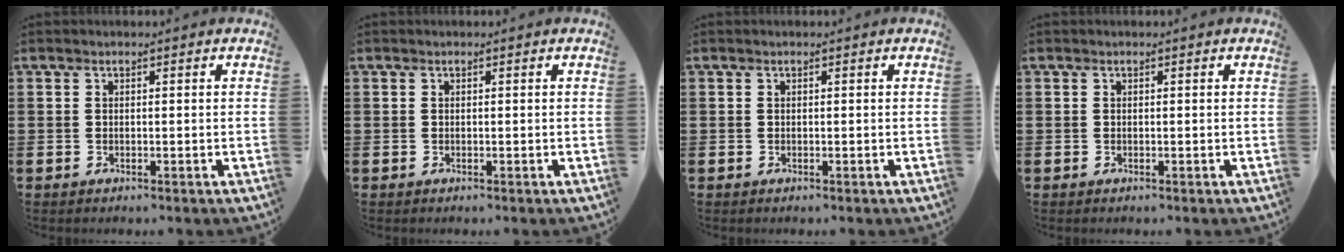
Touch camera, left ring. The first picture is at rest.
{"total": 0.0}
{"total": 0.0}
{"total": 0.0}